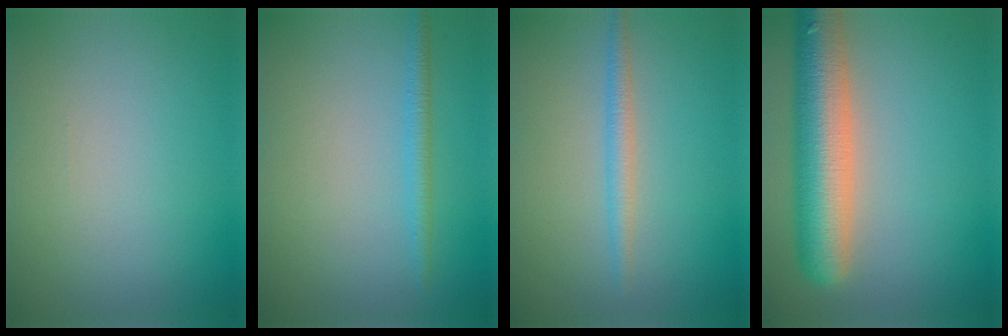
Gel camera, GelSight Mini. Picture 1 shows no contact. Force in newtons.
{"total": 1.6, "press": 1.6, "slide": 0.1}
{"total": 1.9, "press": 1.9, "slide": 0.2}
{"total": 8.7, "press": 8.7, "slide": 0.6}